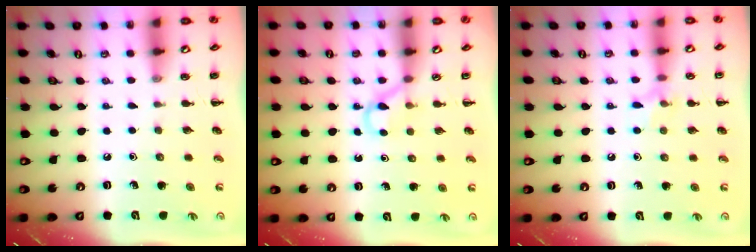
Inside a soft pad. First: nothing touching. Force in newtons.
{"total": 3.0, "press": 2.8, "slide": 1.1}
{"total": 6.6, "press": 6.4, "slide": 1.9}